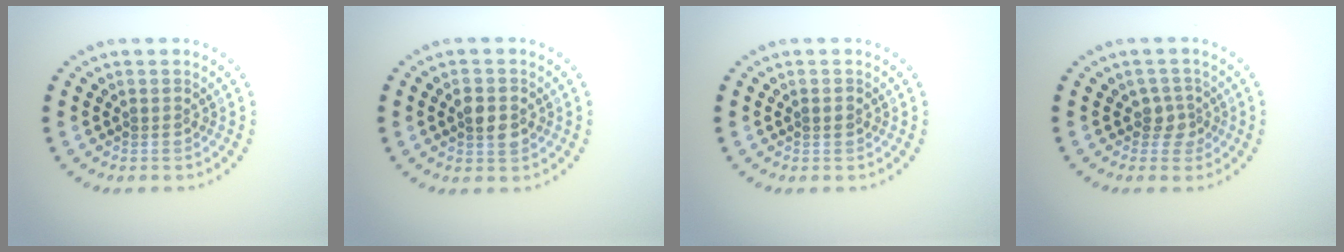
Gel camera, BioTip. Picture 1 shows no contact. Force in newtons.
{"total": 2.5, "press": 2.5, "slide": 0.2}
{"total": 0.9, "press": 0.9, "slide": 0.1}
{"total": 1.9, "press": 1.4, "slide": 1.3}